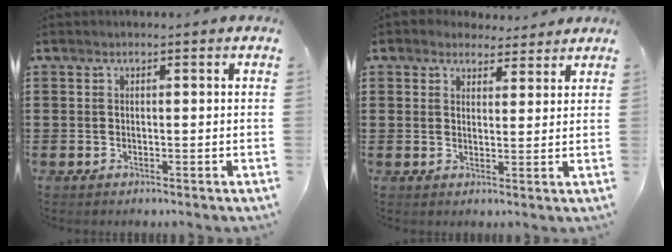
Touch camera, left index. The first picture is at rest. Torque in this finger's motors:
{"motor_torque": [2.14, 0.00, 0.52, 0.12]}